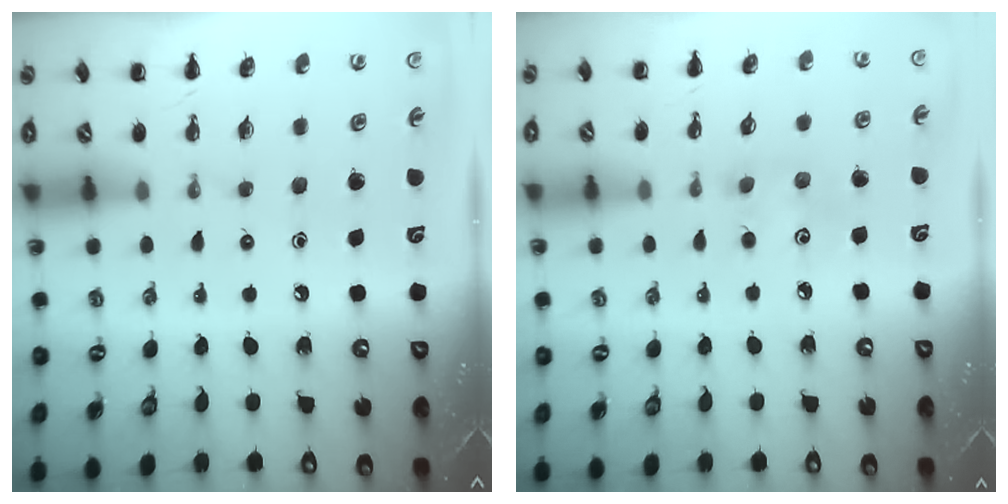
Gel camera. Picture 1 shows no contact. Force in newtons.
{"total": 3.9, "press": 3.8, "slide": 0.9}